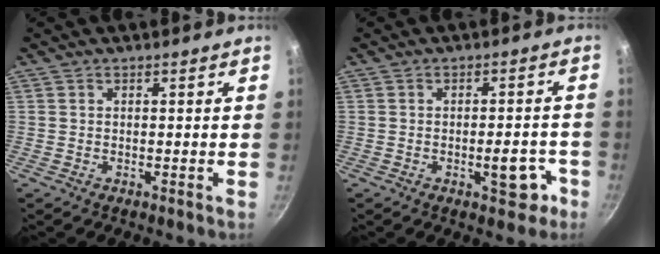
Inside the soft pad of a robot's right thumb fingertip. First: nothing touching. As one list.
[{"total": 6.4, "force": [-2.6, 2.9, 5.1], "torque": [-0.044, 0.019, -0.030]}]